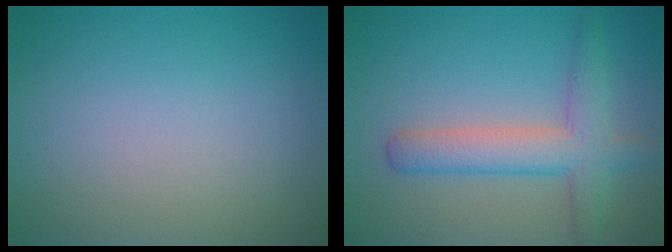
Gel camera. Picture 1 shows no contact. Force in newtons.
{"total": 4.5, "press": 4.5, "slide": 0.2}